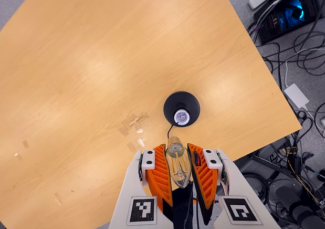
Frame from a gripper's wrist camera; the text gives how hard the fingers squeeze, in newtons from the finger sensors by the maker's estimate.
{"total": 20.9, "left": 23.0, "right": 18.8}